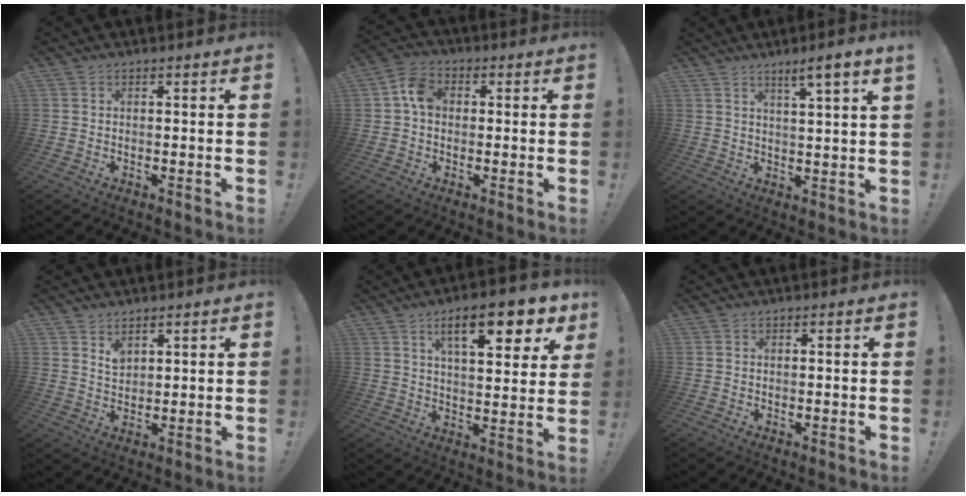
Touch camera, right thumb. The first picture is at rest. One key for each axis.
{"total": 7.0, "fx": 0.4, "fy": 5.3, "fz": 4.6, "tx": -0.077, "ty": 0.016, "tz": 0.008}
{"total": 5.2, "fx": 3.3, "fy": -1.1, "fz": 3.8, "tx": -0.052, "ty": -0.021, "tz": 0.047}
{"total": 3.2, "fx": 2.5, "fy": 1.6, "fz": 1.3, "tx": -0.011, "ty": -0.020, "tz": 0.043}
{"total": 14.7, "fx": 7.6, "fy": 4.5, "fz": 11.8, "tx": -0.176, "ty": -0.030, "tz": 0.117}
{"total": 0.0}